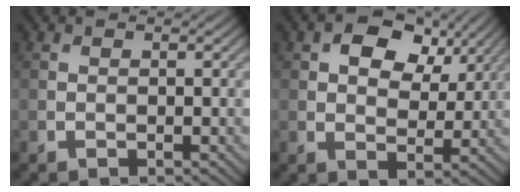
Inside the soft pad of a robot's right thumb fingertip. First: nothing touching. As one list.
[{"total": 8.2, "force": [3.8, 5.1, 5.2], "torque": [-0.088, 0.001, 0.058]}]